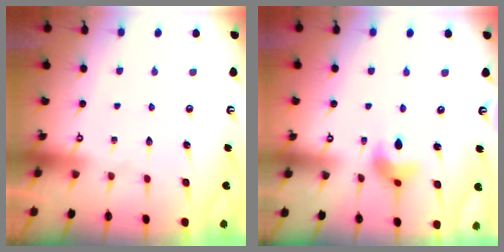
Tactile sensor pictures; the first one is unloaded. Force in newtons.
{"total": 7.8, "press": 7.8, "slide": 0.6}